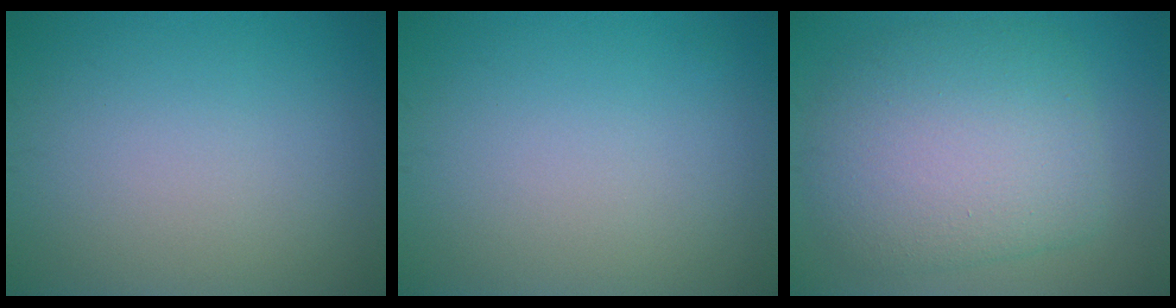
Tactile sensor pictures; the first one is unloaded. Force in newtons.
{"total": 0.0}
{"total": 8.2, "press": 8.2, "slide": 0.3}